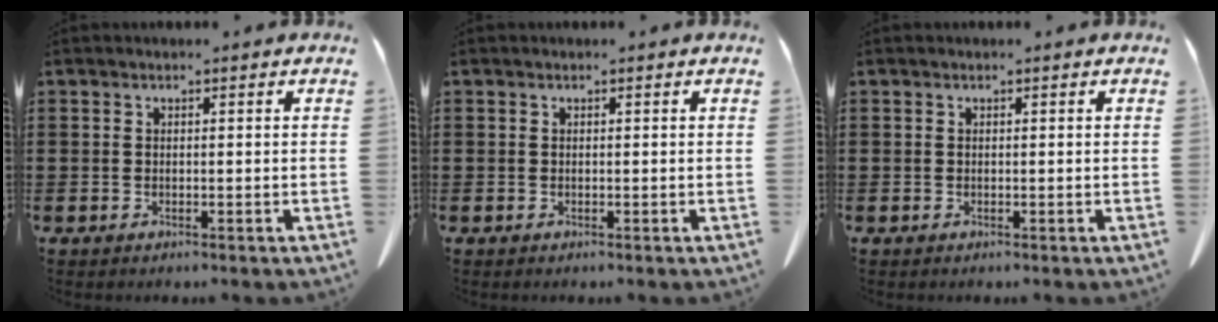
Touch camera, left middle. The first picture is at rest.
{"total": 0.0}
{"total": 0.0}